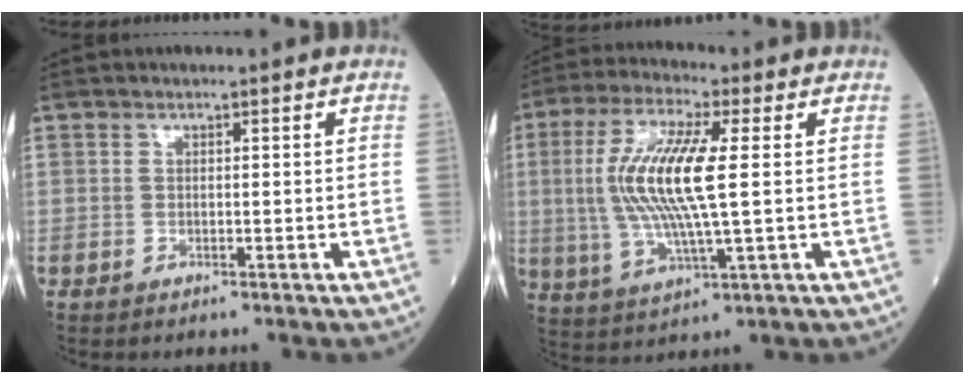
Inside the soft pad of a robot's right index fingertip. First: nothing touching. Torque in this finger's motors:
{"motor_torque": [1.89, 0.24, 0.99, 0.21]}